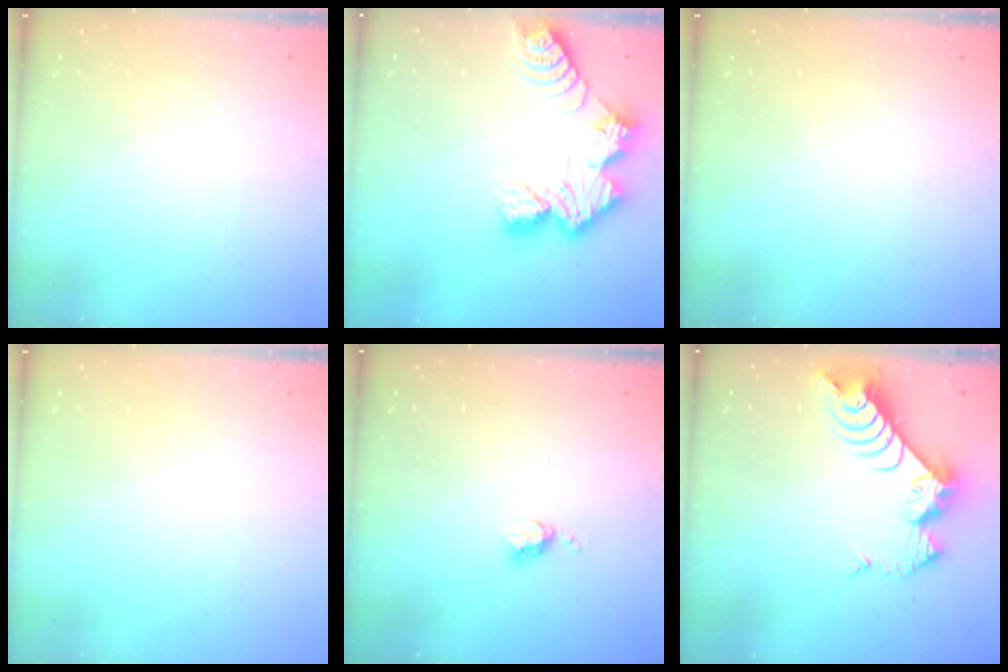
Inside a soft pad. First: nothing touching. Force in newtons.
{"total": 11.5, "press": 11.5, "slide": 0.8}
{"total": 0.0}
{"total": 0.0}
{"total": 3.8, "press": 3.8, "slide": 0.5}
{"total": 9.7, "press": 9.7, "slide": 0.8}